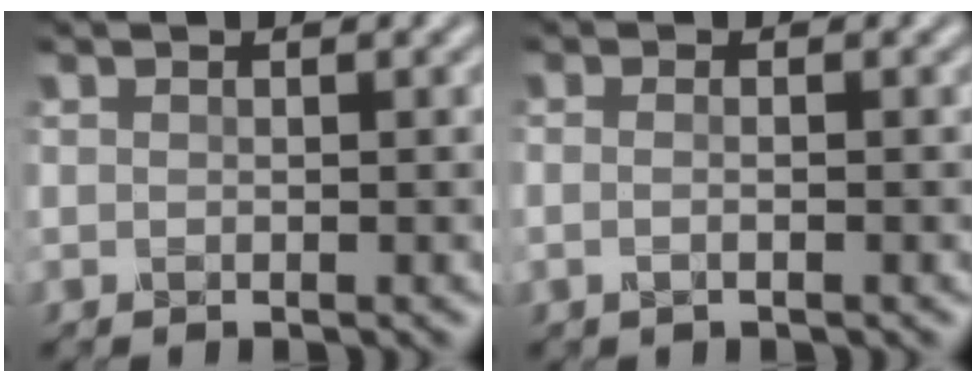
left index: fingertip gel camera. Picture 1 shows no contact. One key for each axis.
{"total": 1.6, "fx": -0.1, "fy": 0.8, "fz": 1.4, "tx": -0.014, "ty": -0.008, "tz": -0.016}